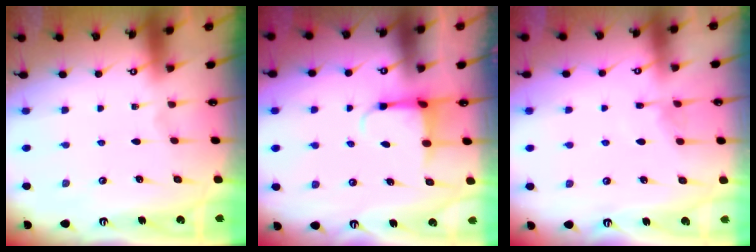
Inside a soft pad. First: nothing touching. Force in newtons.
{"total": 4.0, "press": 3.8, "slide": 1.3}
{"total": 5.6, "press": 5.5, "slide": 0.7}